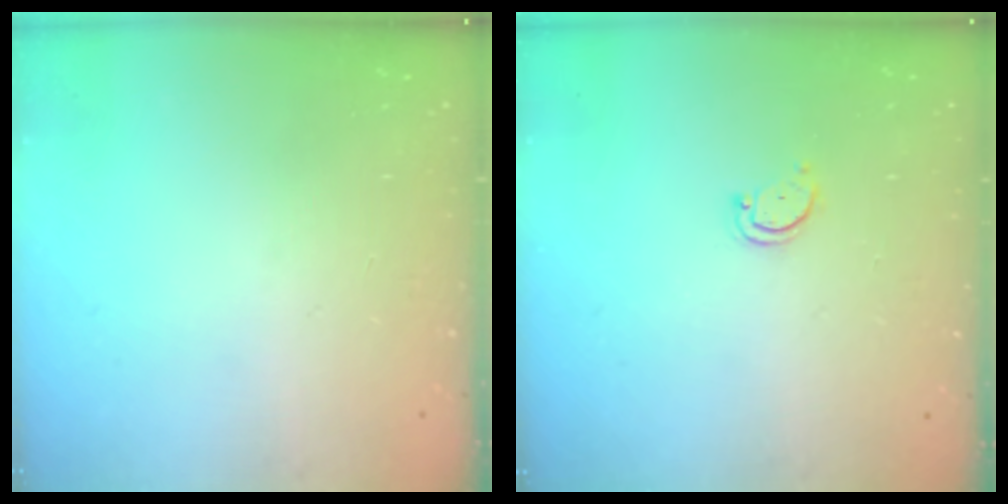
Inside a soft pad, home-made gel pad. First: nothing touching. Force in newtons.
{"total": 2.9, "press": 2.9, "slide": 0.4}